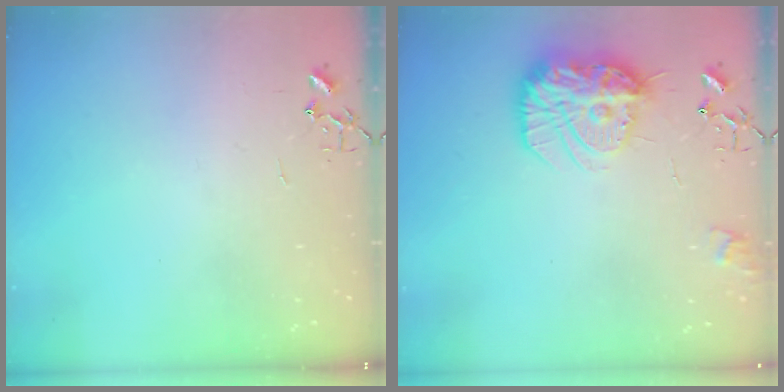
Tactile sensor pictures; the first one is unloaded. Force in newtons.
{"total": 16.5, "press": 16.5, "slide": 1.4}